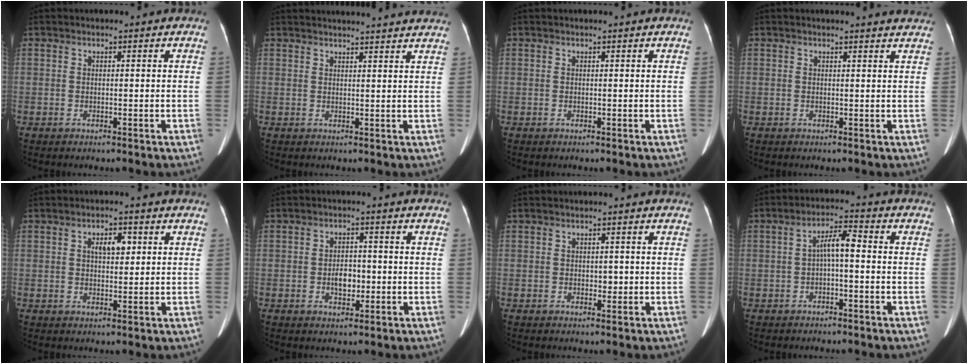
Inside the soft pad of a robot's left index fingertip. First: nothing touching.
{"total": 14.8, "force": [14.2, 0.4, 4.1], "torque": [-0.052, 0.014, 0.168]}
{"total": 0.0}
{"total": 3.8, "force": [3.8, 0.0, 0.6], "torque": [-0.009, -0.005, 0.027]}
{"total": 3.5, "force": [1.2, 1.5, 2.9], "torque": [-0.052, 0.006, 0.020]}
{"total": 3.3, "force": [-0.7, 2.1, 2.5], "torque": [-0.041, 0.006, -0.009]}
{"total": 1.2, "force": [-0.1, 0.9, 0.8], "torque": [-0.010, 0.000, 0.002]}
{"total": 4.4, "force": [-0.3, 0.8, 4.3], "torque": [-0.077, 0.017, -0.005]}